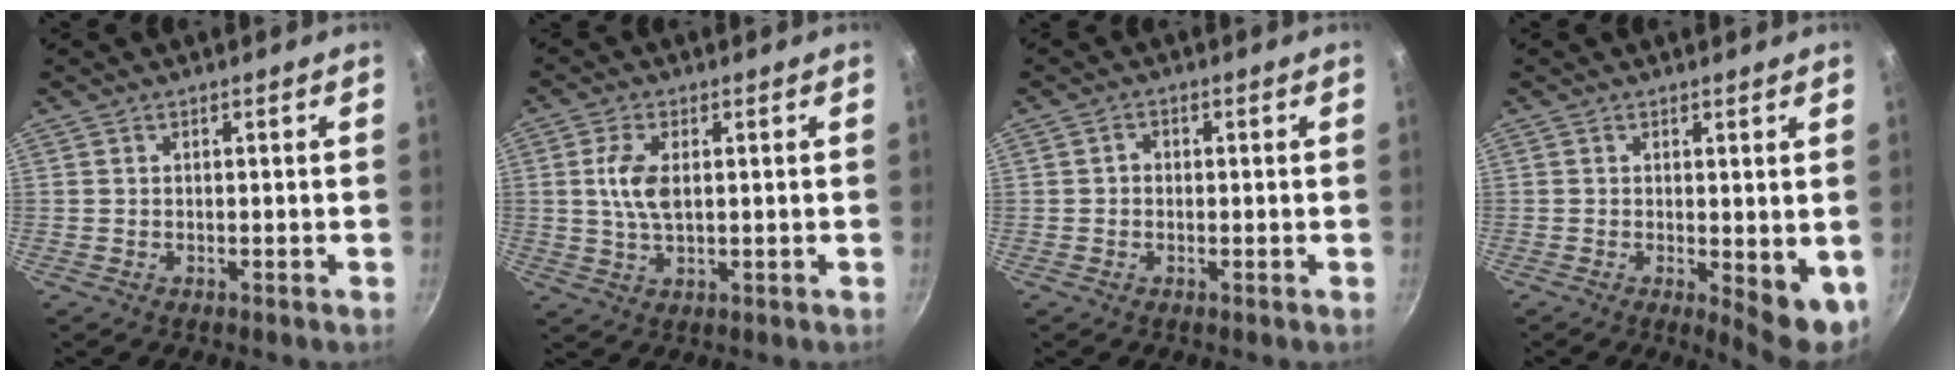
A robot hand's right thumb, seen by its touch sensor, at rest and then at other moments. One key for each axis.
{"total": 6.2, "fx": 0.9, "fy": 3.2, "fz": 5.3, "tx": -0.104, "ty": 0.002, "tz": 0.017}
{"total": 1.6, "fx": -0.1, "fy": 1.3, "fz": 0.8, "tx": -0.011, "ty": 0.005, "tz": -0.006}
{"total": 6.7, "fx": -0.2, "fy": 2.6, "fz": 6.1, "tx": -0.066, "ty": -0.007, "tz": 0.005}